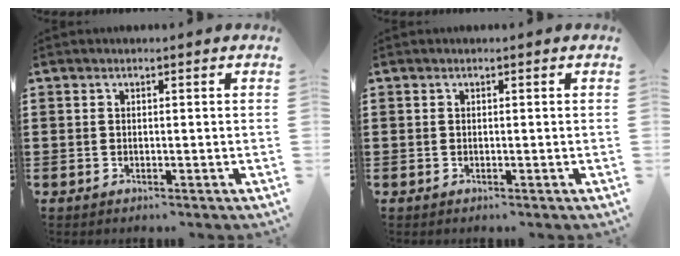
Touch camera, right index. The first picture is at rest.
{"total": 0.0}